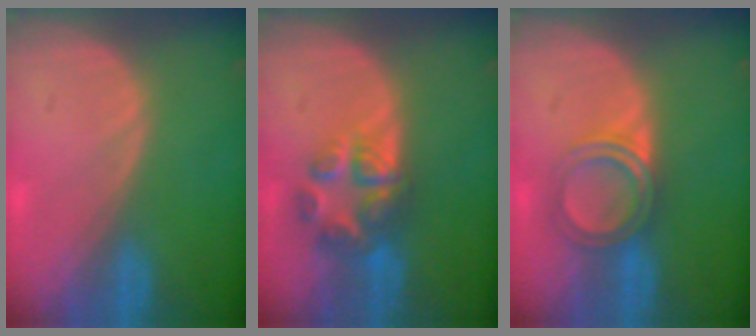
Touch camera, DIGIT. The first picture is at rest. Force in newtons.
{"total": 7.1, "press": 5.9, "slide": 3.8}
{"total": 4.8, "press": 4.6, "slide": 1.4}